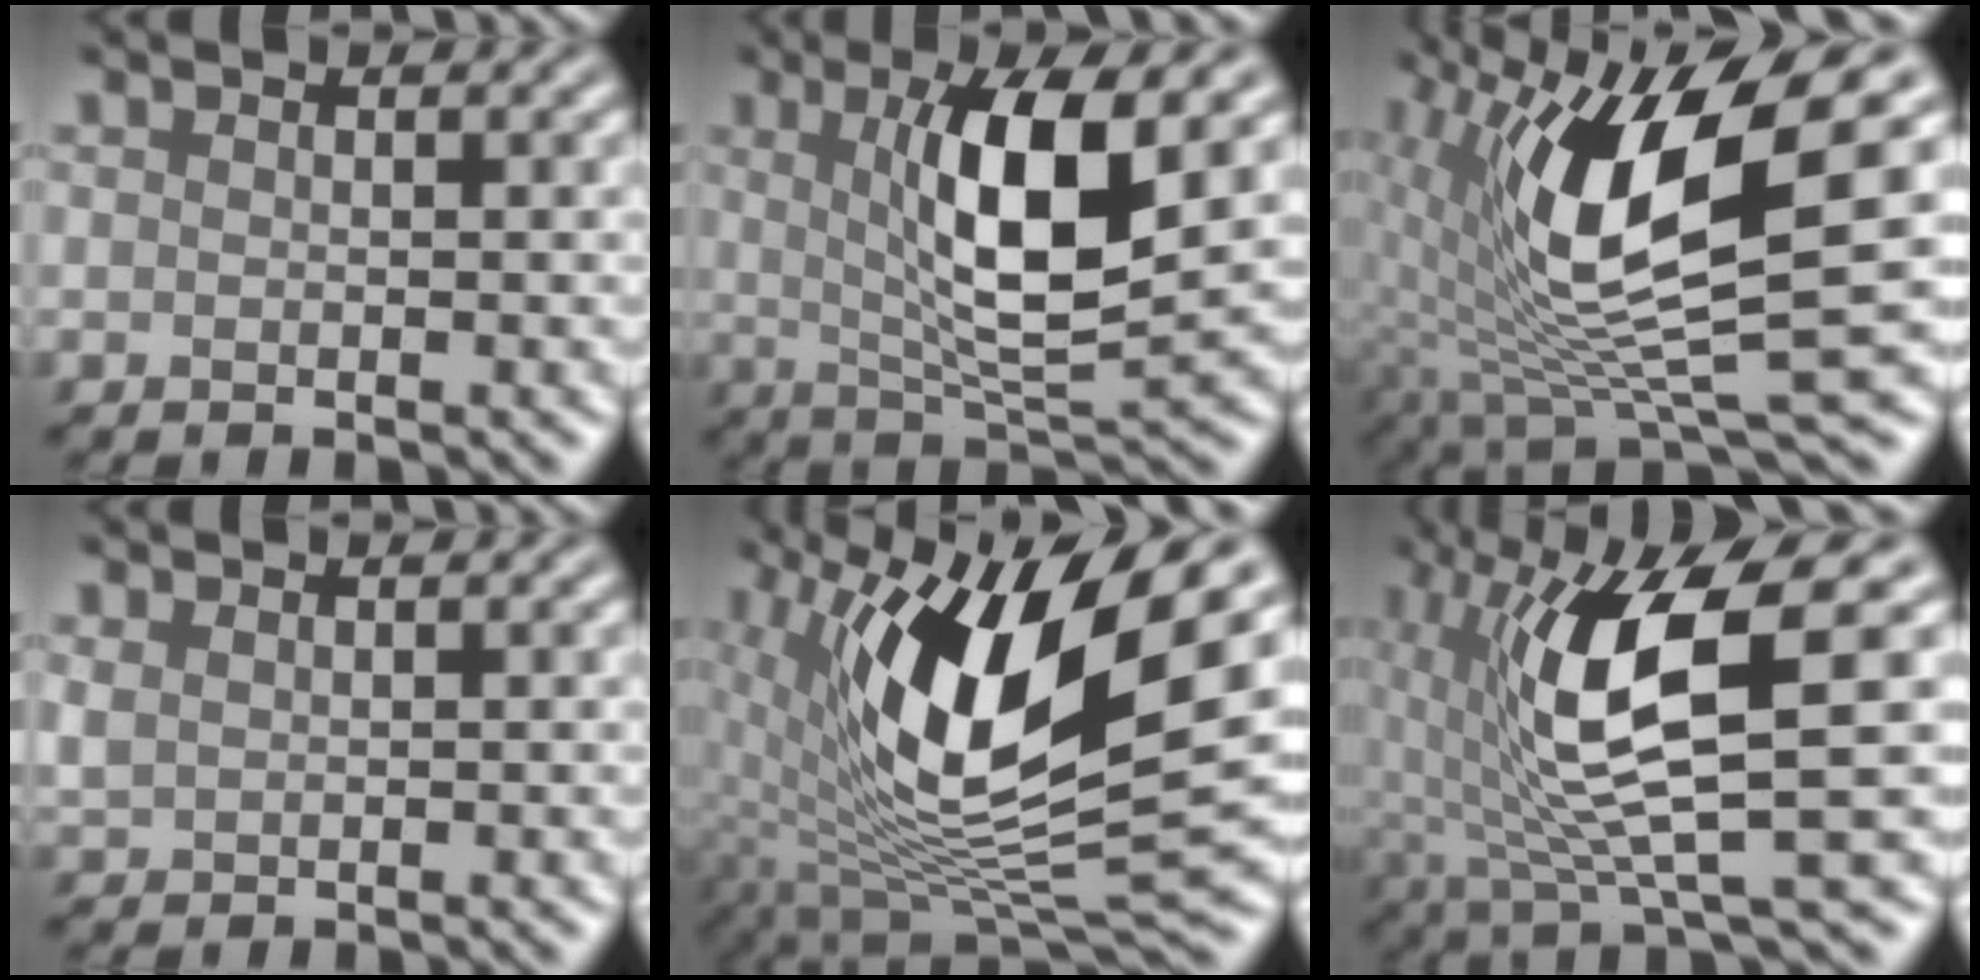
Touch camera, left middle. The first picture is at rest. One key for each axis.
{"total": 8.5, "fx": 1.7, "fy": 2.2, "fz": 8.1, "tx": -0.129, "ty": -0.011, "tz": 0.033}
{"total": 12.4, "fx": 2.3, "fy": 3.8, "fz": 11.6, "tx": -0.224, "ty": -0.018, "tz": 0.046}
{"total": 1.1, "fx": 0.5, "fy": 0.8, "fz": 0.6, "tx": -0.019, "ty": -0.001, "tz": 0.015}
{"total": 14.5, "fx": 3.3, "fy": 5.4, "fz": 13.0, "tx": -0.230, "ty": -0.017, "tz": 0.058}
{"total": 10.1, "fx": 0.9, "fy": 2.7, "fz": 9.7, "tx": -0.181, "ty": -0.007, "tz": 0.018}